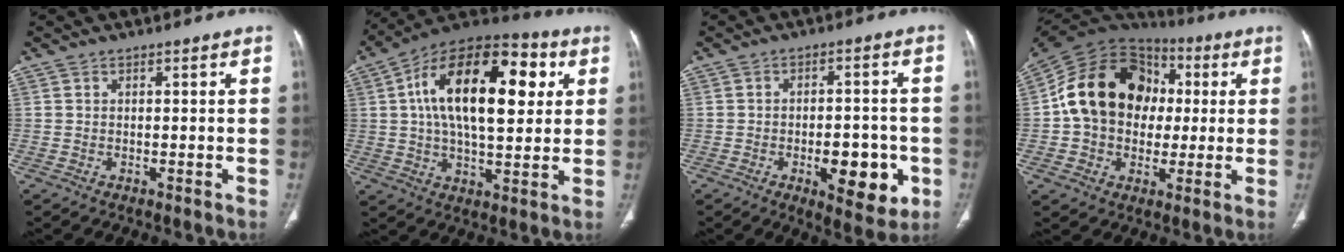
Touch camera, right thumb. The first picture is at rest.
{"total": 23.8, "force": [5.3, 11.7, 20.0], "torque": [-0.306, 0.014, 0.071]}
{"total": 11.3, "force": [-3.6, 5.3, 9.3], "torque": [-0.099, 0.010, -0.042]}
{"total": 20.3, "force": [1.7, 16.0, 12.4], "torque": [-0.198, 0.033, 0.026]}